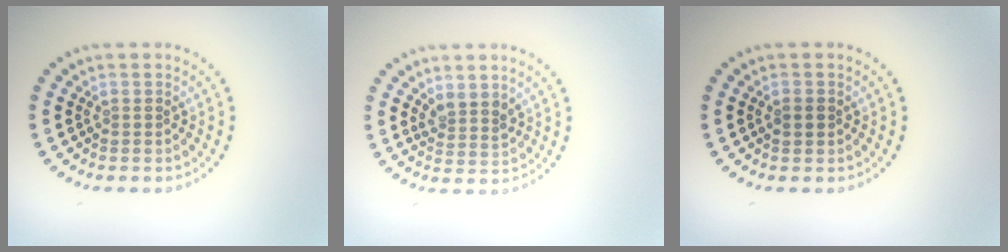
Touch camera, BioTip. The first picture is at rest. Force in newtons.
{"total": 2.0, "press": 1.7, "slide": 1.0}
{"total": 1.0, "press": 1.0, "slide": 0.1}